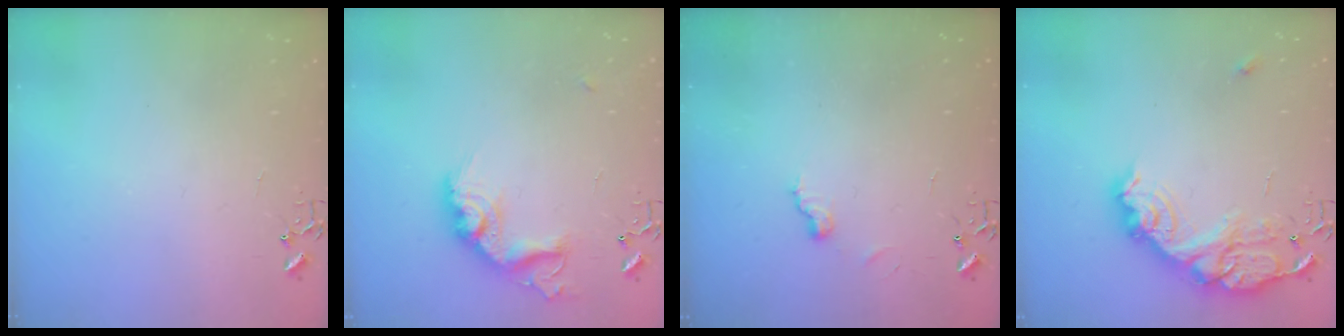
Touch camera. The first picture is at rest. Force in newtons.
{"total": 16.9, "press": 16.9, "slide": 1.2}
{"total": 7.4, "press": 7.4, "slide": 0.4}
{"total": 18.7, "press": 18.7, "slide": 1.3}